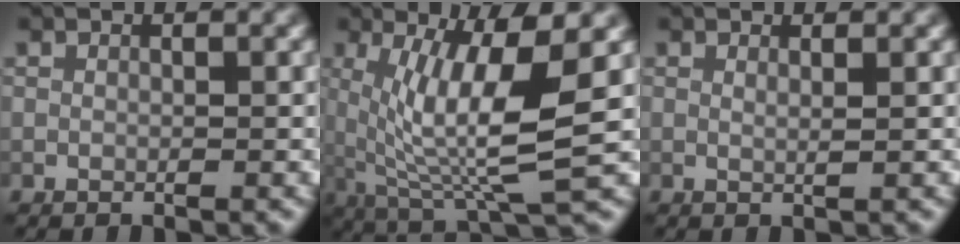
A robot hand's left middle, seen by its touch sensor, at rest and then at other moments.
{"total": 9.8, "force": [1.0, 2.3, 9.5], "torque": [-0.172, -0.011, 0.024]}
{"total": 1.0, "force": [0.5, 0.3, 0.8], "torque": [-0.008, 0.000, 0.002]}